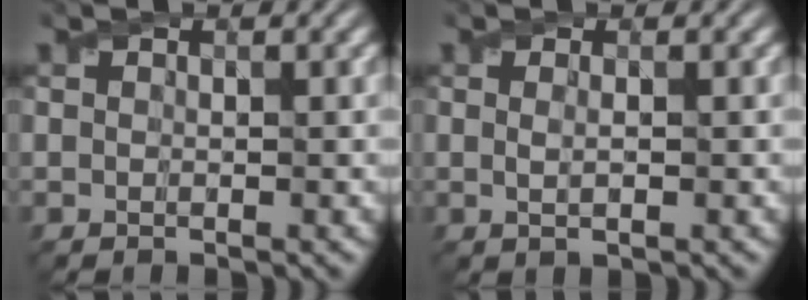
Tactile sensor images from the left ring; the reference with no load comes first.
{"total": 1.3, "force": [0.2, 0.4, 1.2], "torque": [-0.018, -0.005, 0.003]}